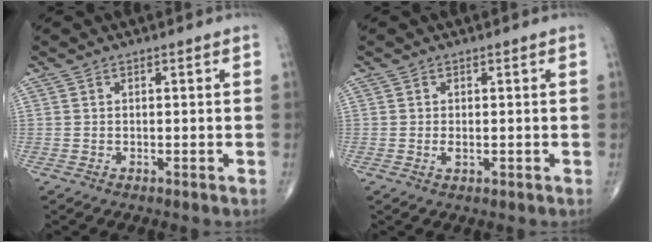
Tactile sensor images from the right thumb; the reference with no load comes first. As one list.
[{"total": 1.1, "force": [-0.1, 0.5, 1.0], "torque": [-0.017, -0.002, -0.003]}]